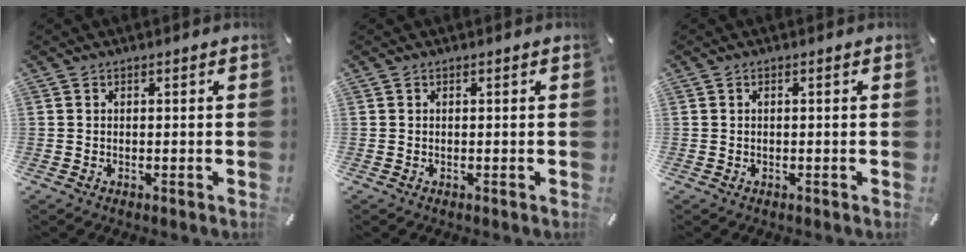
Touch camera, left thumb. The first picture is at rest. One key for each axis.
{"total": 0.0}
{"total": 0.5, "fx": -0.2, "fy": 0.1, "fz": 0.5, "tx": -0.010, "ty": -0.001, "tz": -0.003}